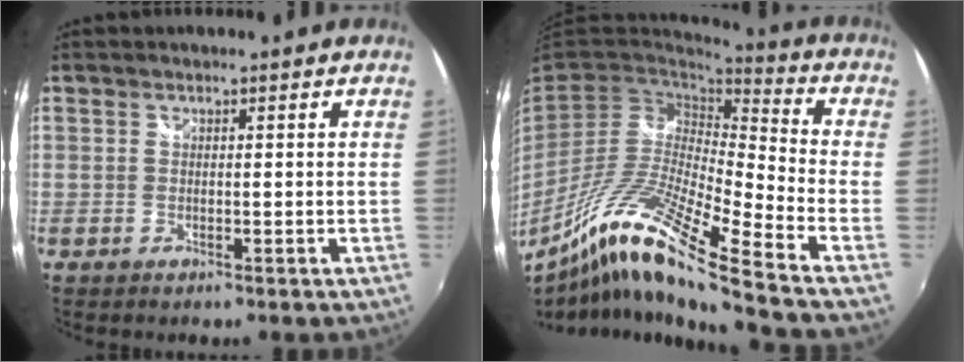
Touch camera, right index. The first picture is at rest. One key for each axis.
{"total": 19.4, "fx": -12.7, "fy": 0.6, "fz": 14.6, "tx": -0.261, "ty": -0.042, "tz": -0.246}